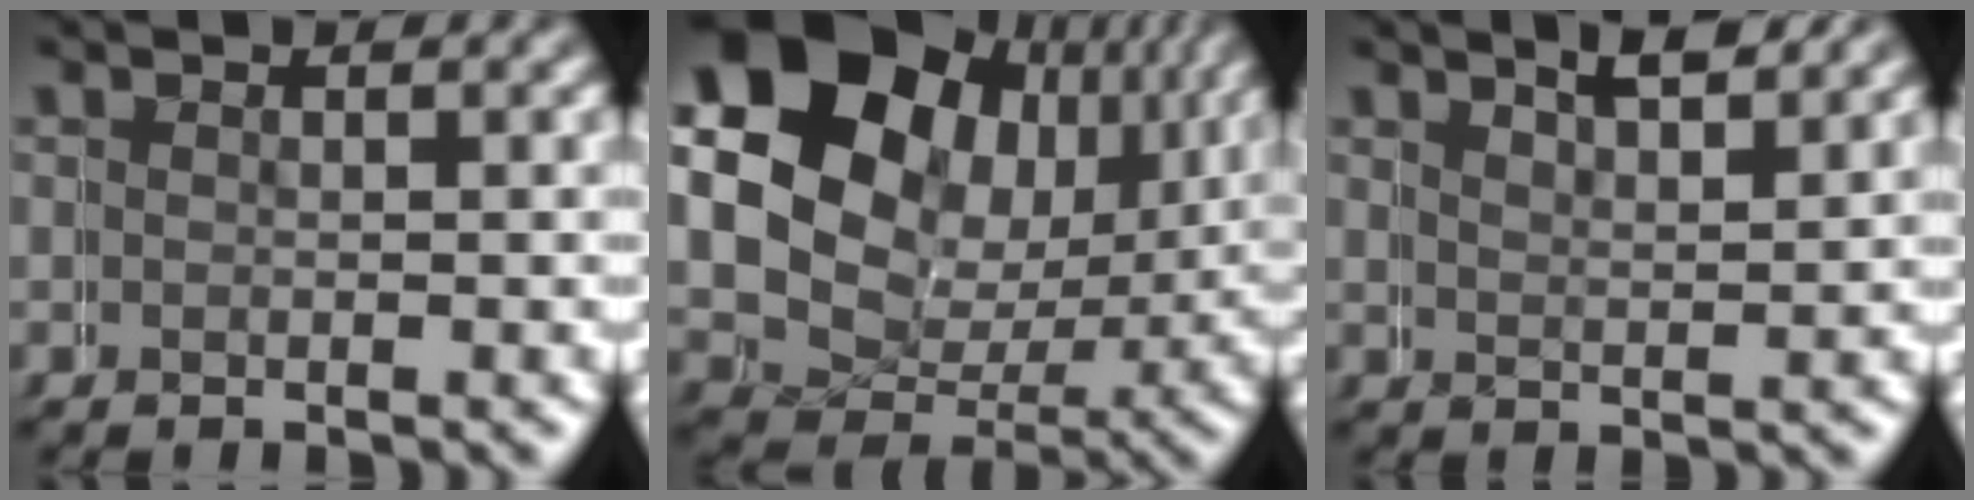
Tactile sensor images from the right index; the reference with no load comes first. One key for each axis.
{"total": 18.8, "fx": 5.3, "fy": 15.2, "fz": 9.7, "tx": -0.186, "ty": -0.013, "tz": 0.080}
{"total": 3.0, "fx": 2.8, "fy": -1.0, "fz": 0.3, "tx": 0.000, "ty": 0.006, "tz": 0.050}